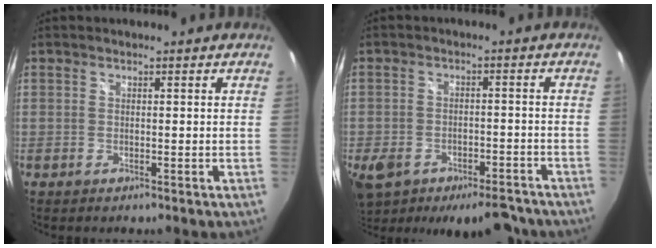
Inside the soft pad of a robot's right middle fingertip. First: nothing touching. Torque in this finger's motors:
{"motor_torque": [1.07, -1.07, 0.37, 0.07]}